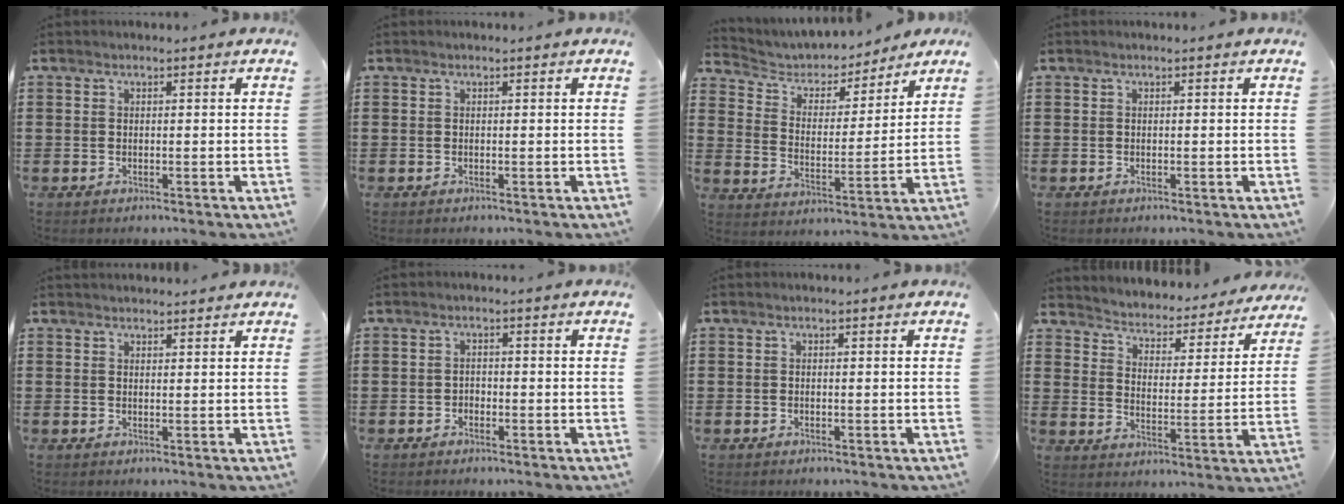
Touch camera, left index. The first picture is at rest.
{"total": 0.0}
{"total": 4.6, "force": [4.2, 1.8, 0.7], "torque": [-0.042, -0.023, 0.066]}
{"total": 0.0}
{"total": 1.3, "force": [1.3, 0.2, 0.1], "torque": [-0.004, 0.001, 0.026]}
{"total": 1.0, "force": [-0.9, 0.4, 0.2], "torque": [-0.009, 0.000, -0.019]}
{"total": 0.0}
{"total": 2.9, "force": [2.9, 0.2, -0.2], "torque": [-0.019, -0.033, 0.039]}